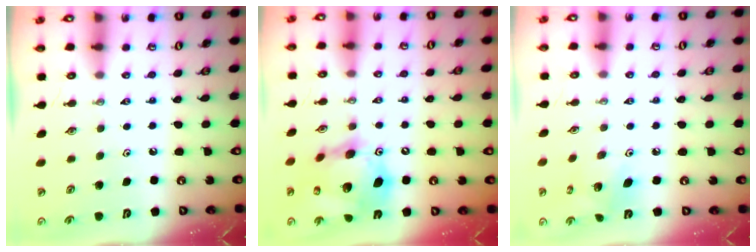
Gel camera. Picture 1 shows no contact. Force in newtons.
{"total": 16.9, "press": 16.9, "slide": 1.7}
{"total": 6.3, "press": 6.3, "slide": 0.1}